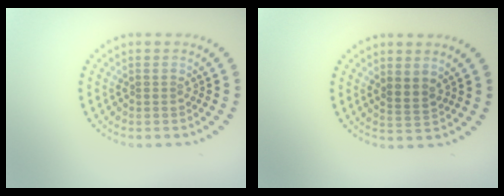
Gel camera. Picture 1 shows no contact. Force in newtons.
{"total": 1.9, "press": 1.5, "slide": 1.1}